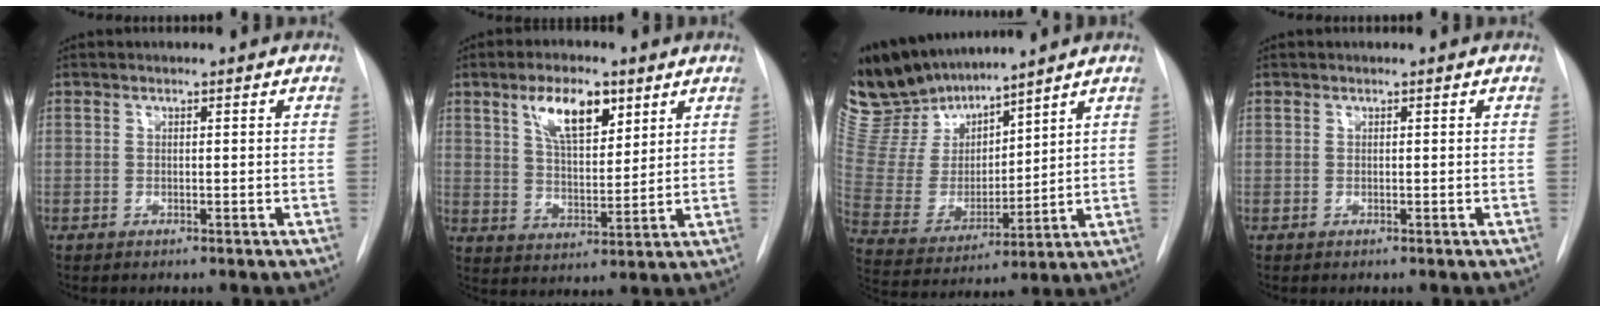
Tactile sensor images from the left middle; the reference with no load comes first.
{"total": 9.0, "force": [4.9, 3.4, 6.8], "torque": [-0.125, 0.007, 0.091]}
{"total": 15.9, "force": [14.3, 4.9, 4.8], "torque": [-0.104, 0.007, 0.291]}
{"total": 0.0}